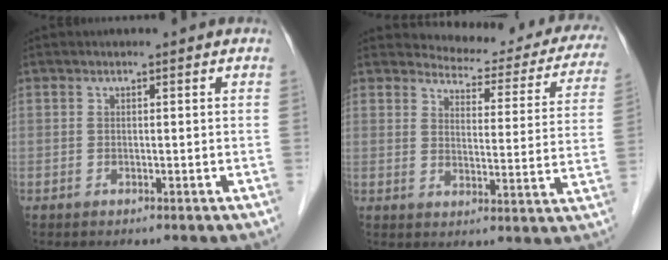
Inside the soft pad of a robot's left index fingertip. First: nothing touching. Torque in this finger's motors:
{"motor_torque": [0.56, -1.32, 0.12, -0.02]}